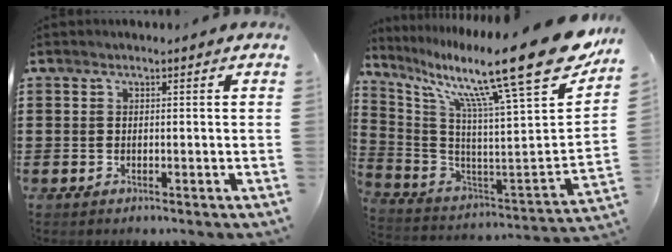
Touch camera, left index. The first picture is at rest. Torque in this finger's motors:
{"motor_torque": [1.21, -0.93, 1.05, 0.21]}